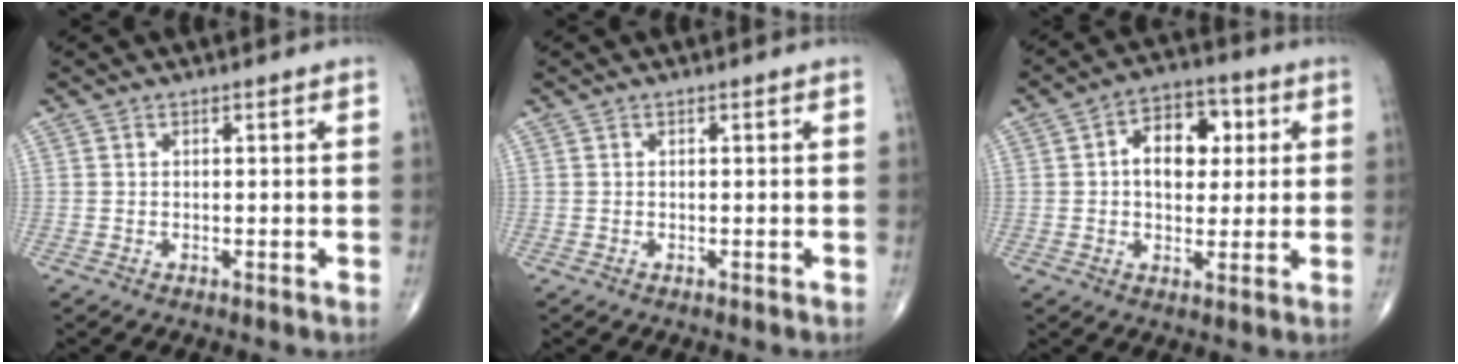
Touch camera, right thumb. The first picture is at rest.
{"total": 0.0}
{"total": 10.5, "force": [1.9, 7.0, 7.6], "torque": [-0.077, 0.011, 0.023]}